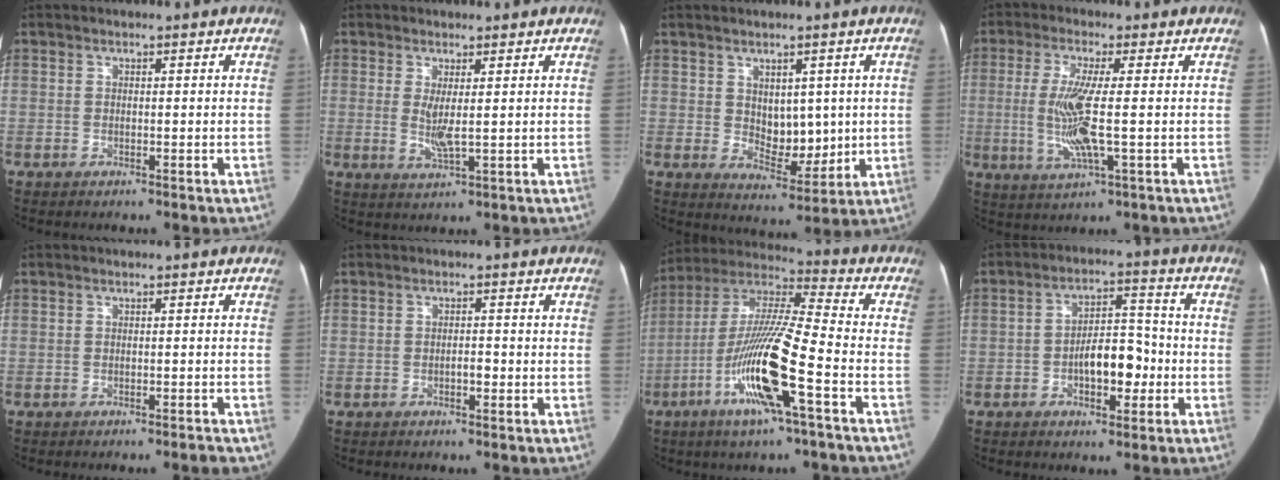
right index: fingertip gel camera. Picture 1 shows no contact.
{"total": 3.4, "force": [0.3, 0.6, 3.4], "torque": [-0.069, -0.009, 0.011]}
{"total": 7.0, "force": [1.0, 4.3, 5.4], "torque": [-0.074, -0.002, 0.033]}
{"total": 8.4, "force": [-0.8, 0.8, 8.3], "torque": [-0.178, -0.008, -0.017]}
{"total": 2.1, "force": [-1.6, 0.5, 1.2], "torque": [-0.017, 0.002, -0.019]}
{"total": 1.6, "force": [-0.7, 0.8, 1.2], "torque": [-0.019, 0.004, -0.012]}
{"total": 17.2, "force": [-6.4, 0.8, 15.9], "torque": [-0.322, -0.005, -0.122]}
{"total": 8.4, "force": [-2.3, 4.0, 7.0], "torque": [-0.114, 0.029, -0.034]}